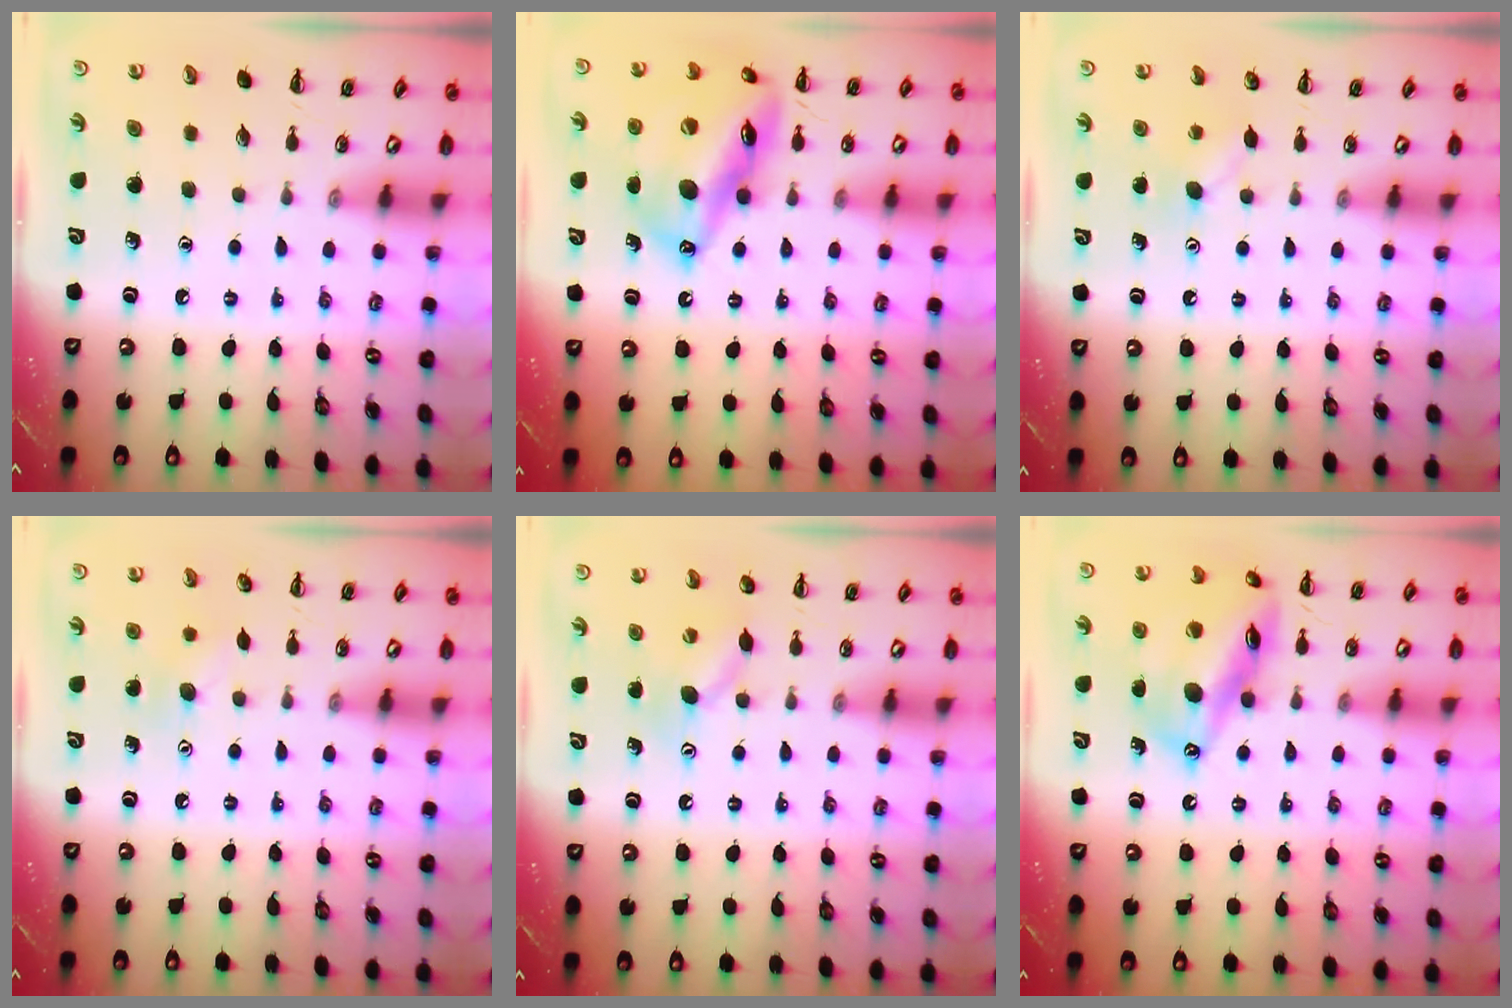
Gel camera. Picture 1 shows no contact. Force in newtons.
{"total": 19.1, "press": 18.5, "slide": 4.6}
{"total": 3.7, "press": 3.6, "slide": 0.7}
{"total": 5.5, "press": 5.3, "slide": 1.5}
{"total": 7.8, "press": 7.7, "slide": 1.5}
{"total": 16.5, "press": 16.1, "slide": 3.4}